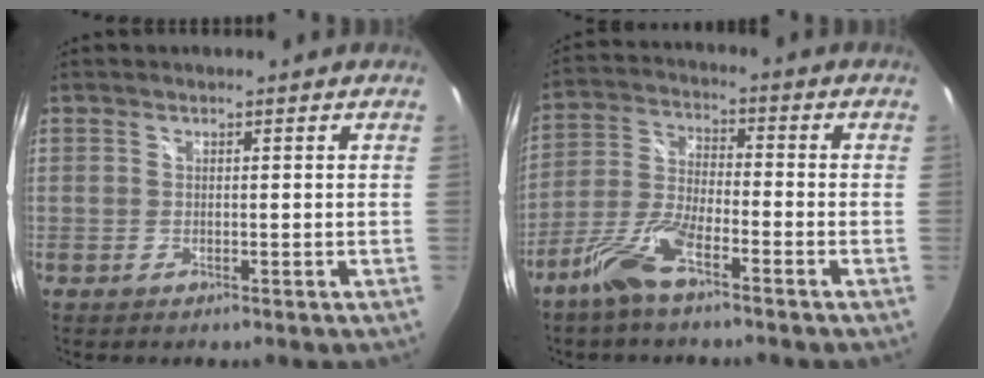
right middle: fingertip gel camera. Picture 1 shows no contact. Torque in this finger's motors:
{"motor_torque": [0.83, -1.04, 0.26, 0.06]}